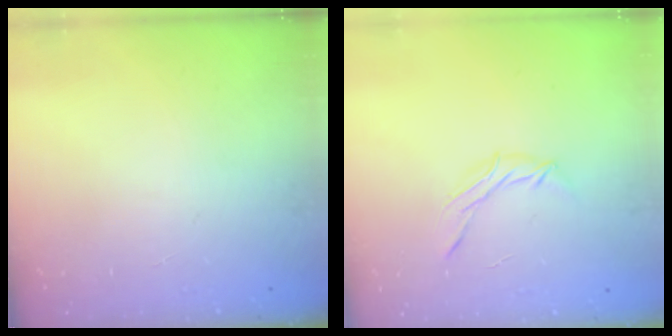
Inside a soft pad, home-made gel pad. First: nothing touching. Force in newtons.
{"total": 6.6, "press": 6.5, "slide": 1.0}